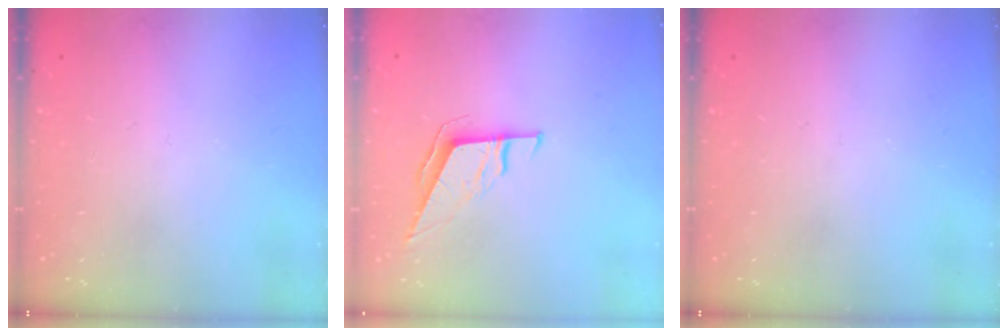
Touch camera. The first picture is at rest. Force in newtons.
{"total": 6.0, "press": 5.9, "slide": 0.9}
{"total": 0.0}